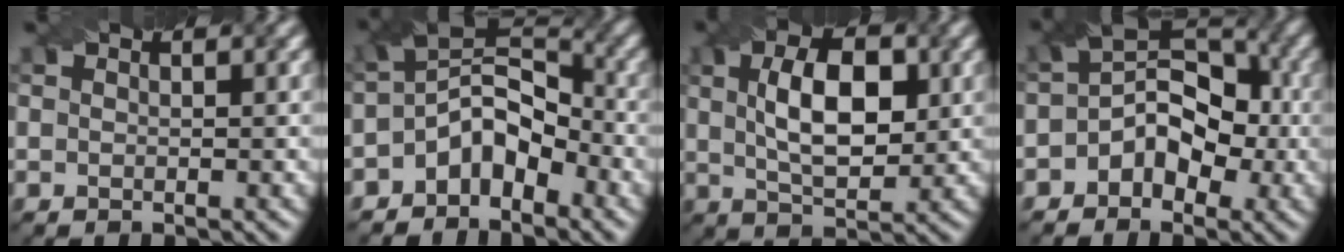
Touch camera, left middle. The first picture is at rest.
{"total": 5.9, "force": [-3.0, 3.5, 3.7], "torque": [-0.049, 0.011, -0.066]}
{"total": 6.8, "force": [1.3, 3.4, 5.8], "torque": [-0.101, 0.009, 0.023]}
{"total": 5.6, "force": [-1.5, 4.0, 3.6], "torque": [-0.031, 0.015, -0.032]}